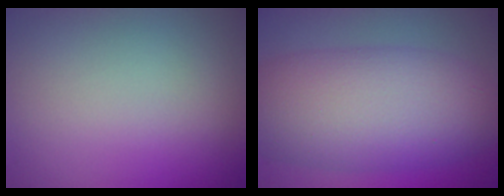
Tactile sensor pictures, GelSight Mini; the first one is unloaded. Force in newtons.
{"total": 9.6, "press": 9.6, "slide": 0.3}